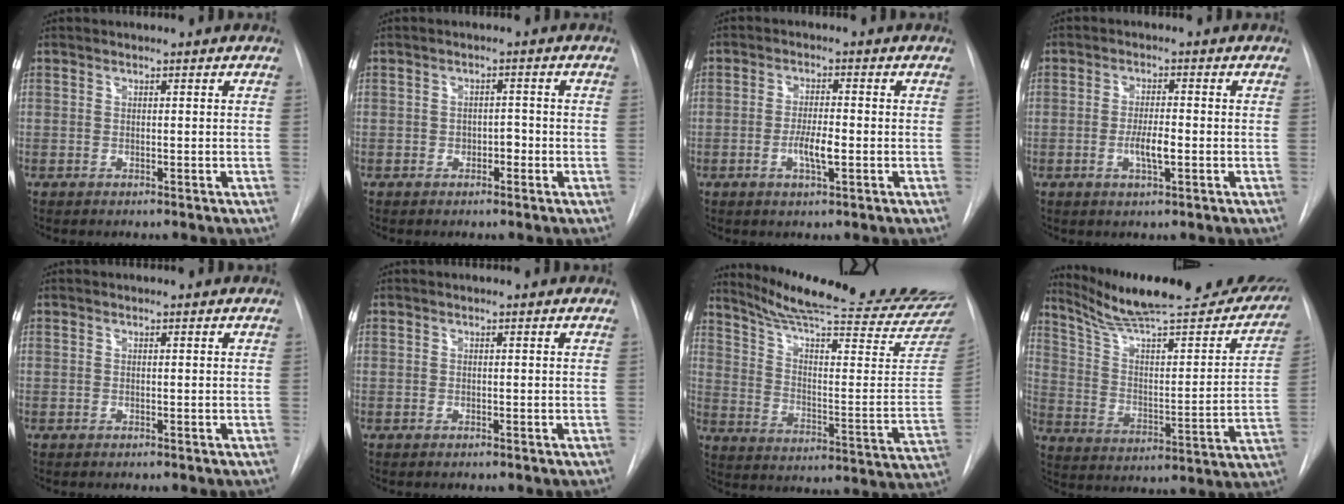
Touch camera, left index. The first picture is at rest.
{"total": 1.7, "force": [-0.7, 1.1, 1.1], "torque": [-0.011, 0.005, -0.010]}
{"total": 4.1, "force": [-1.2, 0.7, 3.9], "torque": [-0.073, -0.003, -0.020]}
{"total": 3.8, "force": [-1.0, 0.7, 3.6], "torque": [-0.067, -0.002, -0.017]}
{"total": 0.0}
{"total": 0.0}
{"total": 28.7, "force": [26.2, 0.2, 11.8], "torque": [-0.181, -0.118, 0.345]}
{"total": 29.2, "force": [25.6, 4.6, 13.3], "torque": [-0.191, -0.054, 0.349]}